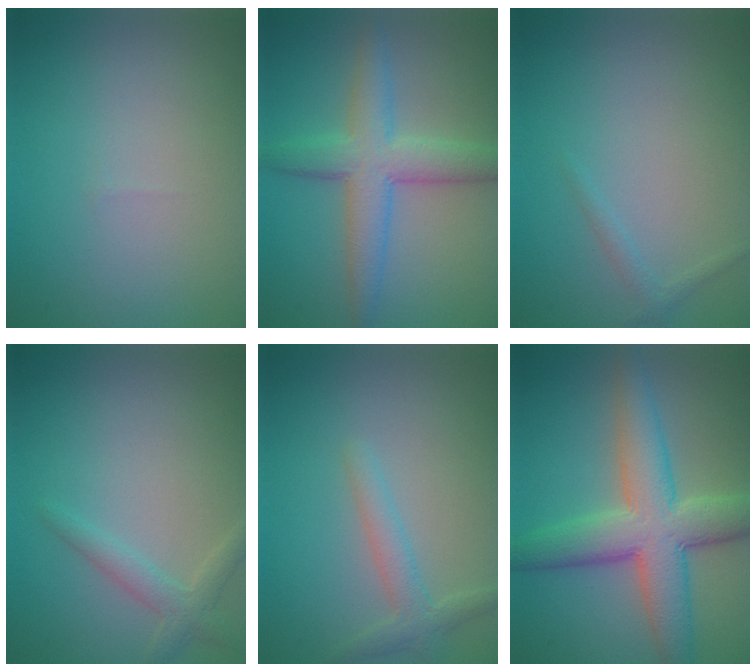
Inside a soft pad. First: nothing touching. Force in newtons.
{"total": 5.3, "press": 5.3, "slide": 0.2}
{"total": 0.9, "press": 0.9, "slide": 0.1}
{"total": 2.0, "press": 2.0, "slide": 0.1}
{"total": 2.2, "press": 2.2, "slide": 0.2}
{"total": 8.1, "press": 8.1, "slide": 0.4}